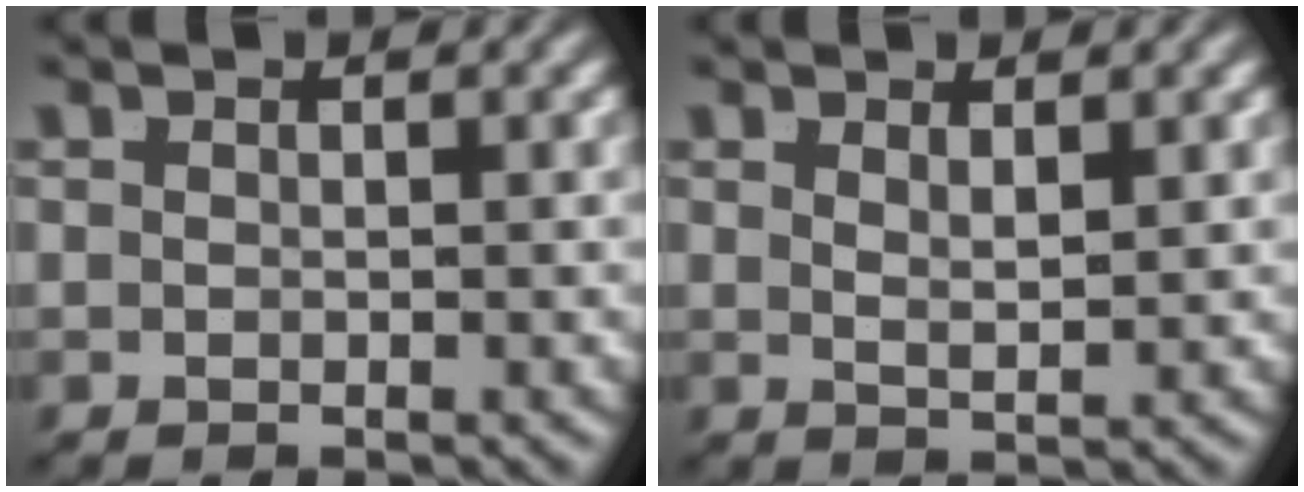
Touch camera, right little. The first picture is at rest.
{"total": 1.5, "force": [1.0, -0.6, 0.9], "torque": [-0.011, -0.011, 0.027]}